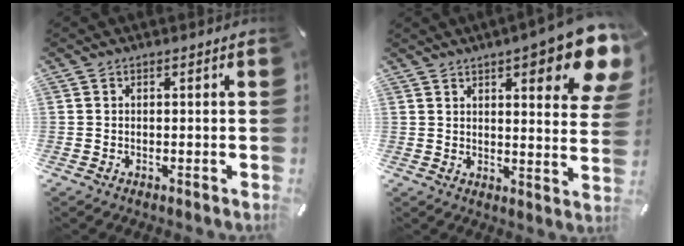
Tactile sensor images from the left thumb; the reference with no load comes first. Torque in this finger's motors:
{"motor_torque": [3.00, 2.01, 1.43, -1.34, 0.14]}